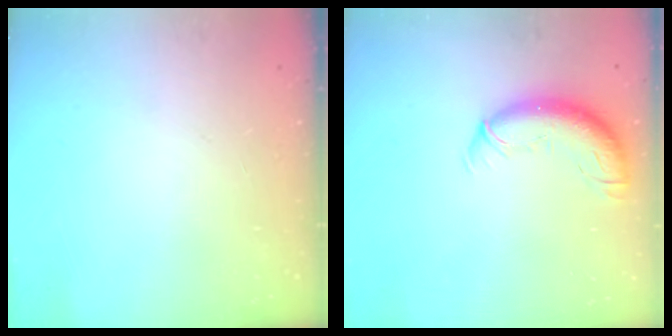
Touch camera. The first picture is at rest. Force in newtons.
{"total": 11.5, "press": 11.2, "slide": 2.8}